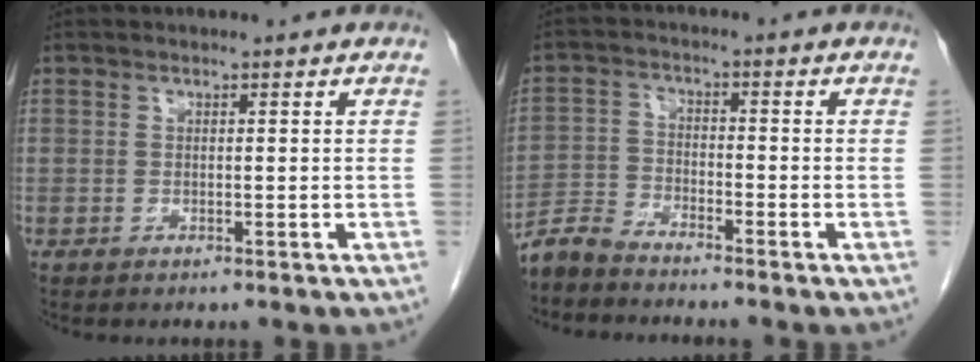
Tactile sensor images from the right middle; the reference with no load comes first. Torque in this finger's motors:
{"motor_torque": [0.14, -0.08, 0.00, 0.02]}